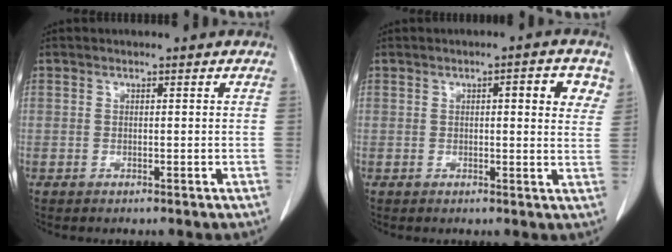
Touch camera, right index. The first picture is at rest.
{"total": 5.1, "force": [1.9, 1.0, 4.6], "torque": [-0.053, 0.005, 0.017]}